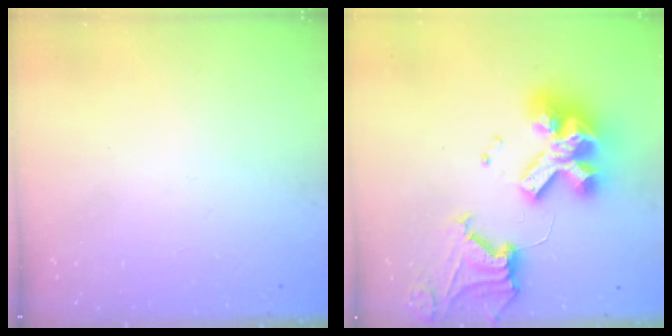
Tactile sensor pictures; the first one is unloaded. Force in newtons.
{"total": 21.2, "press": 21.1, "slide": 2.3}